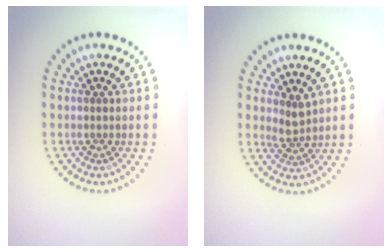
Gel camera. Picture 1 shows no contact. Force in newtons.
{"total": 1.9, "press": 1.4, "slide": 1.2}